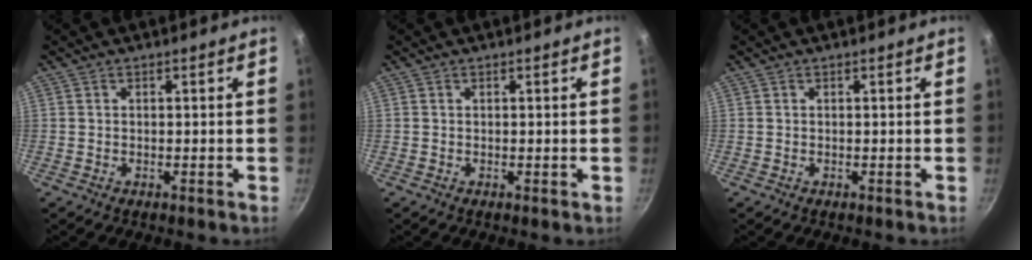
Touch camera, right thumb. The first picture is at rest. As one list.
[{"total": 0.0}, {"total": 0.0}]